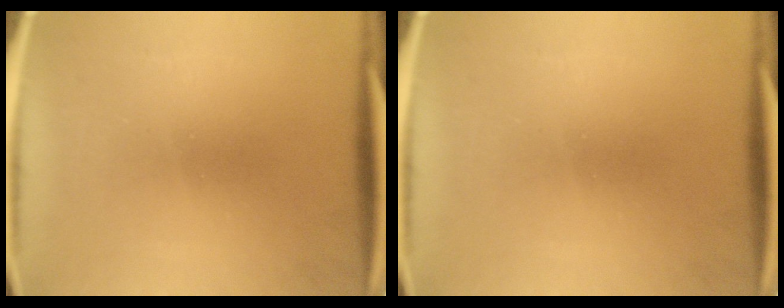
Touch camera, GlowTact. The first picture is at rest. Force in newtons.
{"total": 0.0}